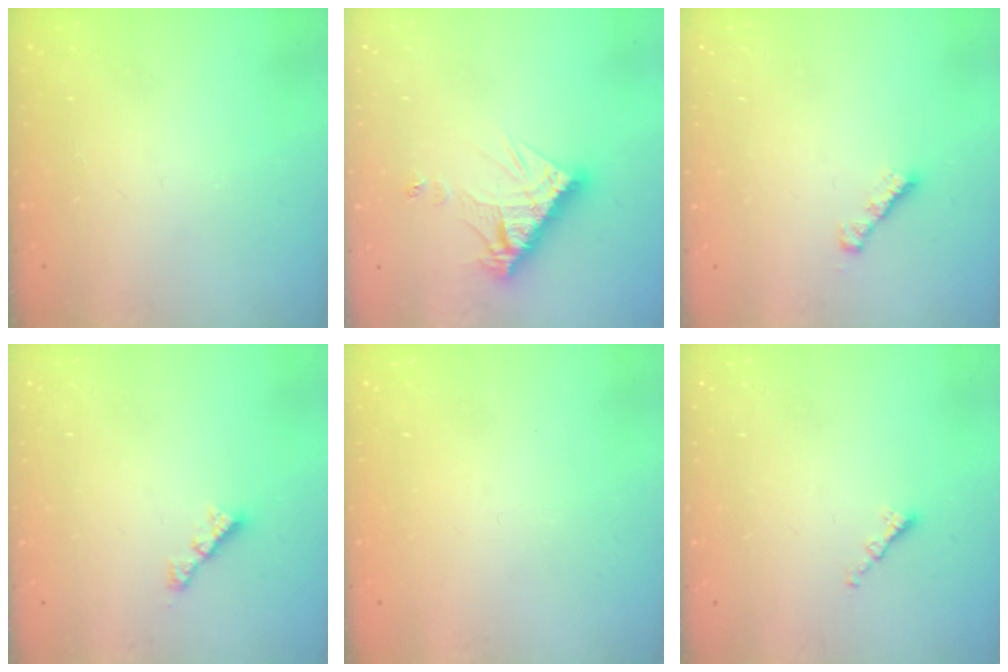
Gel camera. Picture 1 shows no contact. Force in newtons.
{"total": 10.5, "press": 10.5, "slide": 0.8}
{"total": 2.3, "press": 2.3, "slide": 0.4}
{"total": 2.4, "press": 2.4, "slide": 0.3}
{"total": 0.9, "press": 0.8, "slide": 0.3}
{"total": 1.4, "press": 1.2, "slide": 0.6}